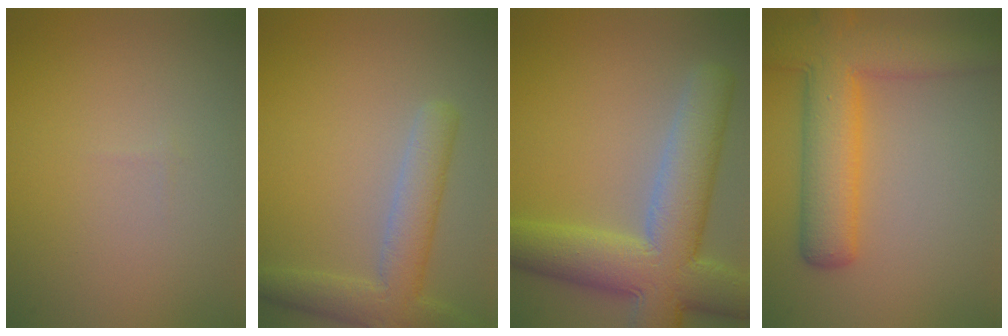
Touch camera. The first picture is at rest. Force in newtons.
{"total": 4.8, "press": 4.8, "slide": 0.1}
{"total": 10.1, "press": 10.1, "slide": 0.8}
{"total": 7.9, "press": 7.9, "slide": 0.4}